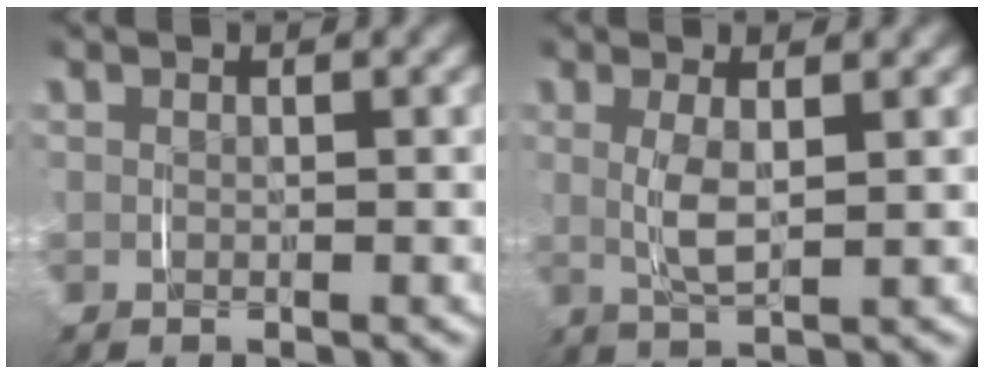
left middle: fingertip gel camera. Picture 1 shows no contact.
{"total": 2.4, "force": [0.2, 0.3, 2.4], "torque": [-0.049, -0.006, 0.009]}